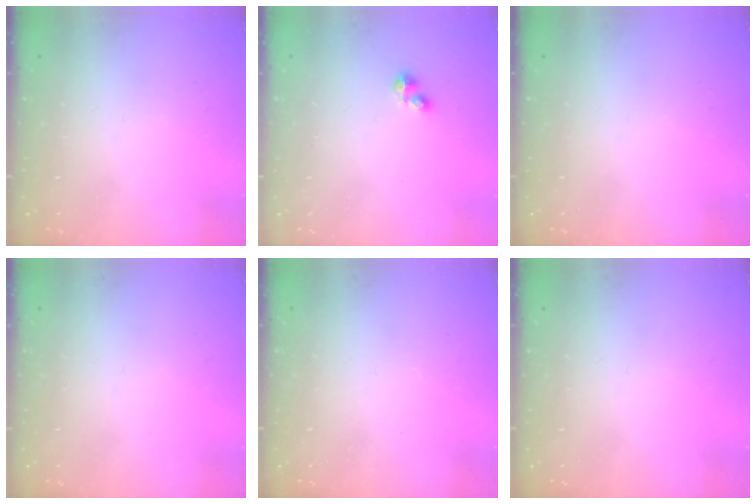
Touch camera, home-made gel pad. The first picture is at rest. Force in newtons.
{"total": 2.0, "press": 2.0, "slide": 0.2}
{"total": 0.0}
{"total": 0.0}
{"total": 0.0}
{"total": 0.0}